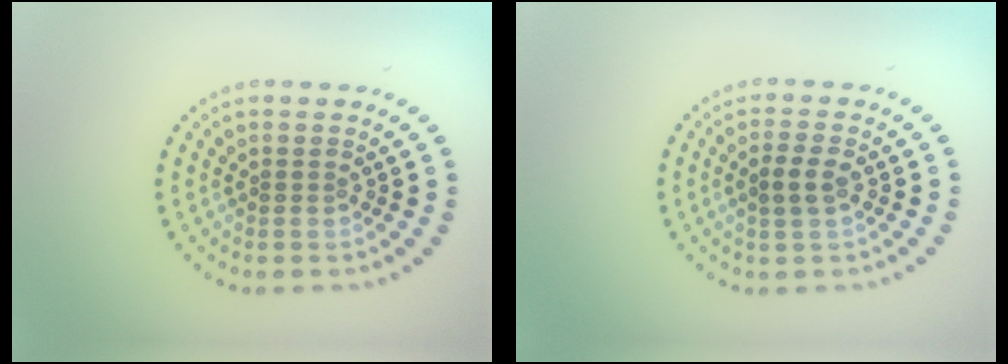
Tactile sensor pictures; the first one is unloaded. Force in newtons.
{"total": 2.2, "press": 2.2, "slide": 0.6}